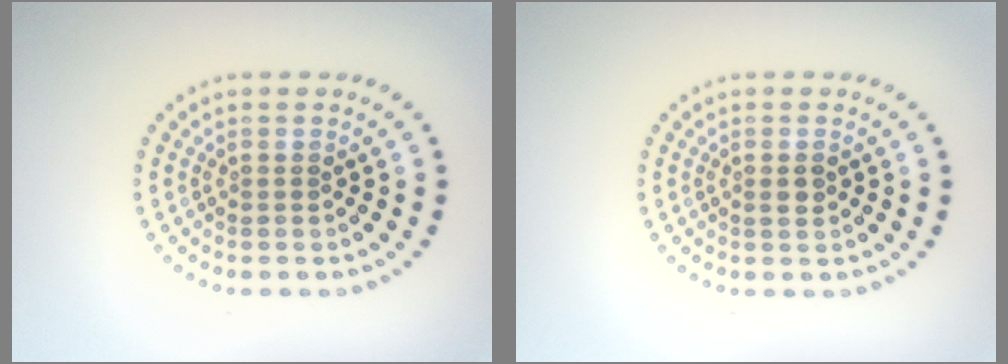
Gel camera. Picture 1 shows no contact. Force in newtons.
{"total": 1.1, "press": 1.1, "slide": 0.3}